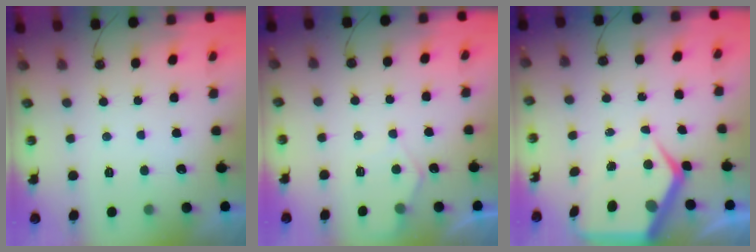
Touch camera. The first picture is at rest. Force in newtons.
{"total": 5.7, "press": 5.6, "slide": 0.6}
{"total": 9.0, "press": 9.0, "slide": 1.0}